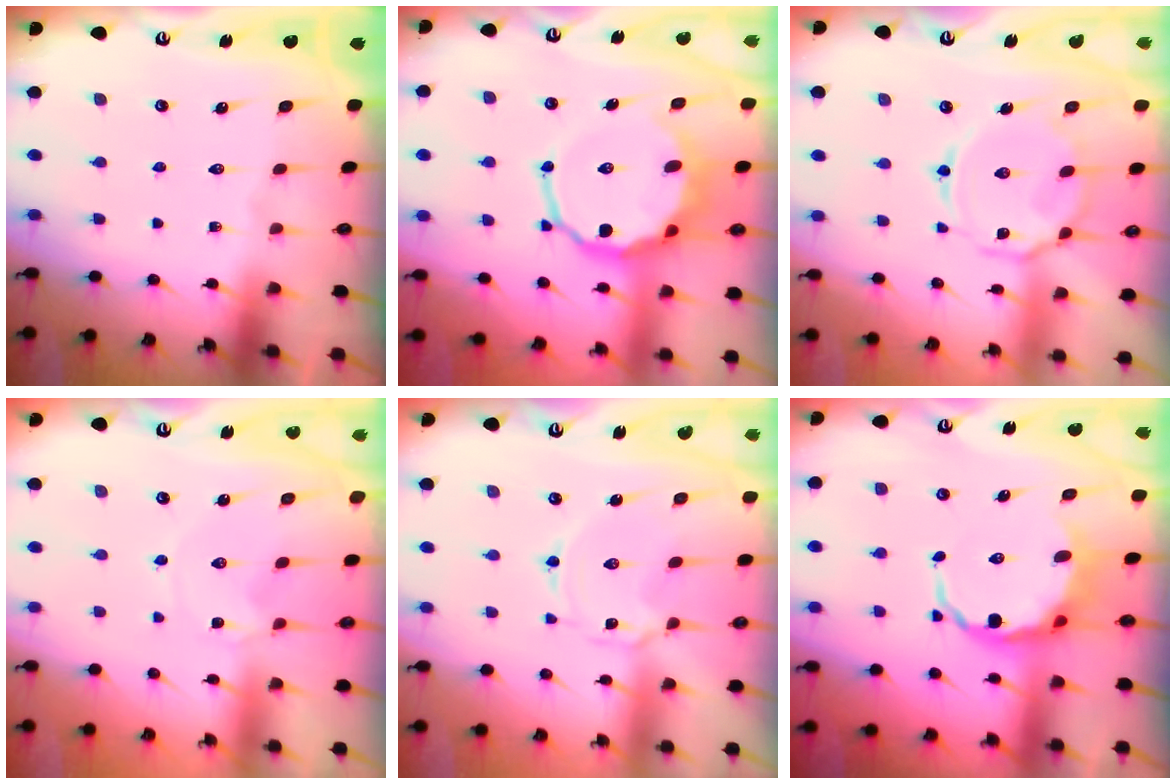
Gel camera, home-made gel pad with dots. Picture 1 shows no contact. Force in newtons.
{"total": 11.1, "press": 10.6, "slide": 3.3}
{"total": 12.2, "press": 12.1, "slide": 0.9}
{"total": 0.0}
{"total": 2.2, "press": 2.2, "slide": 0.3}
{"total": 8.6, "press": 8.3, "slide": 2.2}